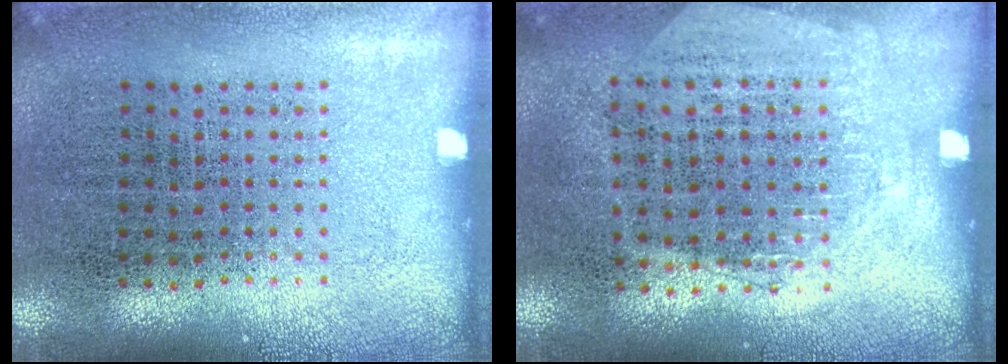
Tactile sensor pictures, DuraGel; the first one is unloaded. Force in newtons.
{"total": 1.3, "press": 1.1, "slide": 0.7}